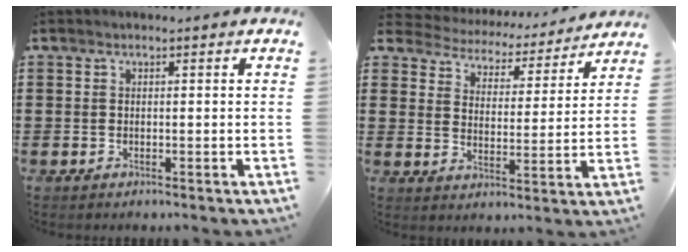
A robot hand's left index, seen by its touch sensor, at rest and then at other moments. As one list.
[{"total": 3.8, "force": [3.8, 0.7, -0.3], "torque": [-0.024, -0.033, 0.057]}]